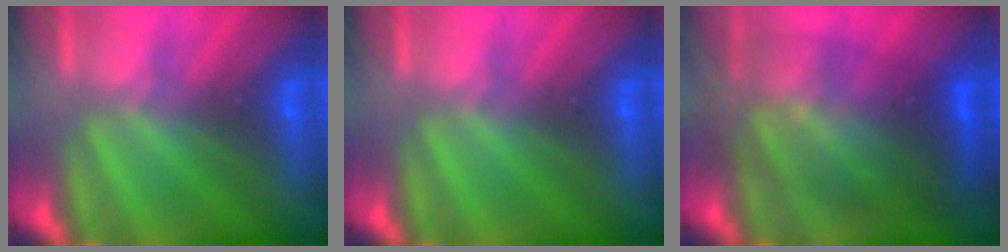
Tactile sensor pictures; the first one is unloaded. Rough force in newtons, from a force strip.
{"total": 0.0}
{"total": 10.5}